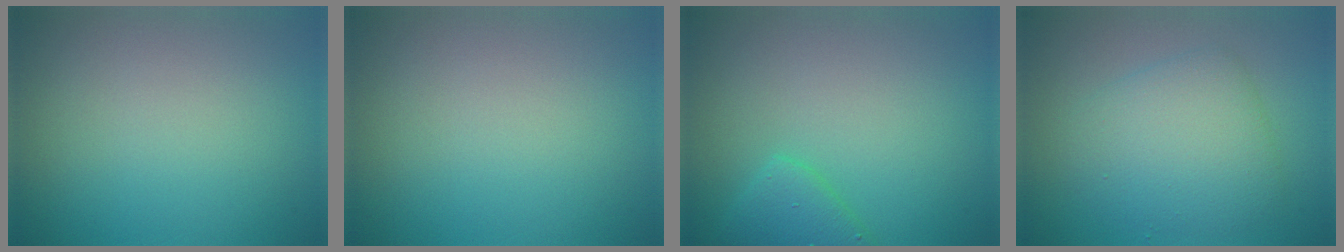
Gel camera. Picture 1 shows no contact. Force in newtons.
{"total": 0.0}
{"total": 2.6, "press": 2.6, "slide": 0.2}
{"total": 4.9, "press": 4.9, "slide": 0.1}